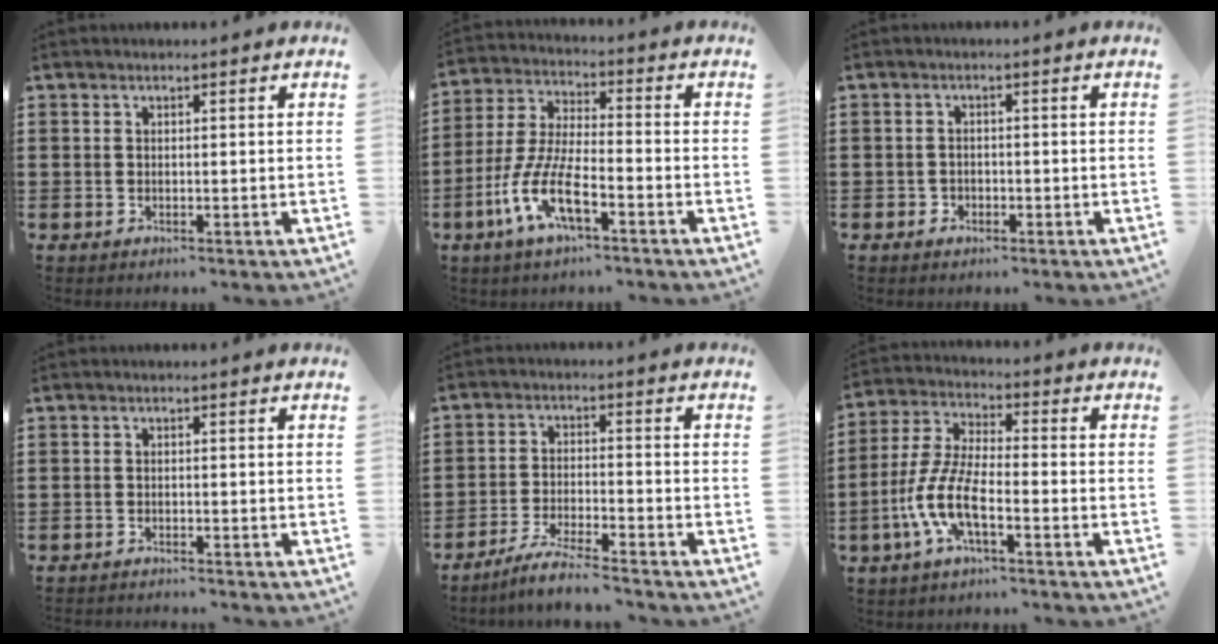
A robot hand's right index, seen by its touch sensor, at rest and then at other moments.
{"total": 9.6, "force": [-5.1, 2.6, 7.8], "torque": [-0.194, -0.015, -0.102]}
{"total": 1.2, "force": [-0.7, 1.0, 0.1], "torque": [-0.005, 0.001, -0.017]}
{"total": 1.1, "force": [-1.1, -0.1, 0.0], "torque": [-0.003, 0.001, -0.023]}
{"total": 5.0, "force": [-4.7, -0.2, 1.8], "torque": [-0.045, -0.008, -0.094]}
{"total": 8.2, "force": [-3.9, 2.1, 7.0], "torque": [-0.177, -0.017, -0.080]}